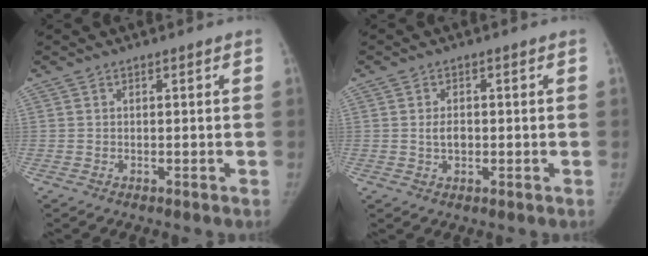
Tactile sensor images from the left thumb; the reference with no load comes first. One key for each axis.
{"total": 2.6, "fx": -0.1, "fy": 1.7, "fz": 2.0, "tx": -0.032, "ty": 0.002, "tz": -0.002}